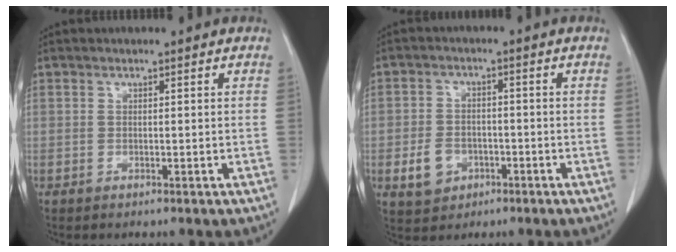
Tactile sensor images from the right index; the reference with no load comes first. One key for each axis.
{"total": 5.3, "fx": -1.9, "fy": 4.2, "fz": 2.5, "tx": -0.051, "ty": 0.006, "tz": -0.022}